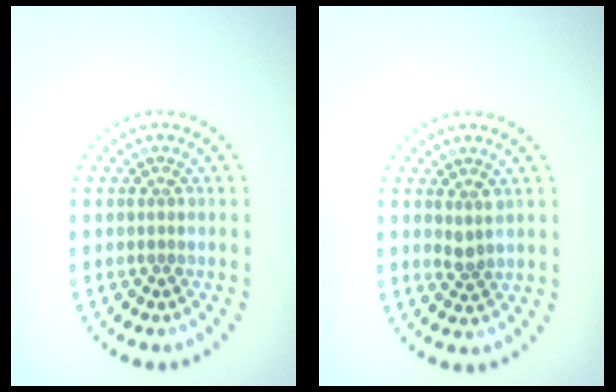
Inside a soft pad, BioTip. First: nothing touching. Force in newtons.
{"total": 1.2, "press": 1.0, "slide": 0.6}